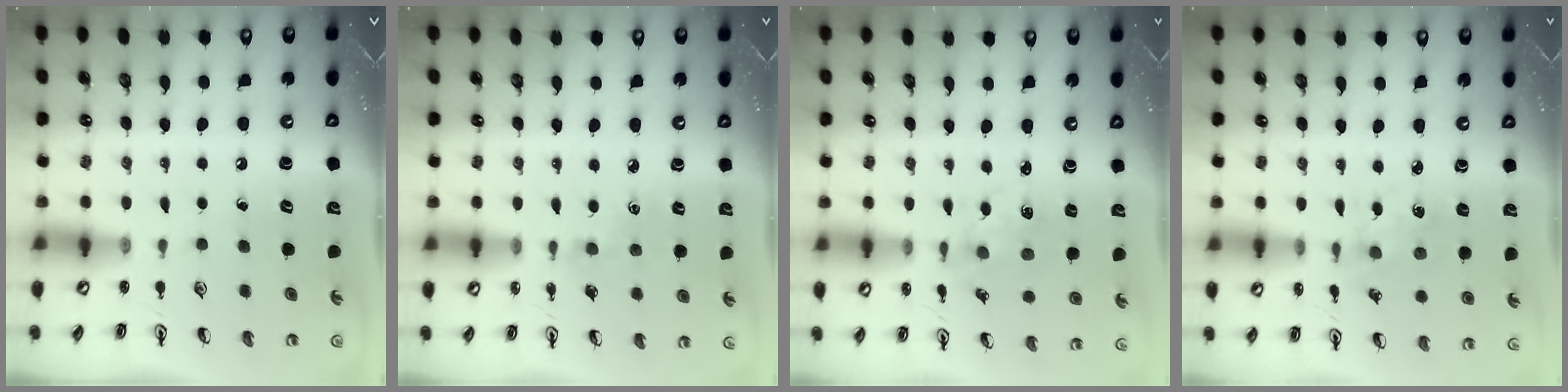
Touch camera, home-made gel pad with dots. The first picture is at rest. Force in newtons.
{"total": 2.2, "press": 2.2, "slide": 0.4}
{"total": 2.4, "press": 2.4, "slide": 0.4}
{"total": 1.4, "press": 1.4, "slide": 0.3}